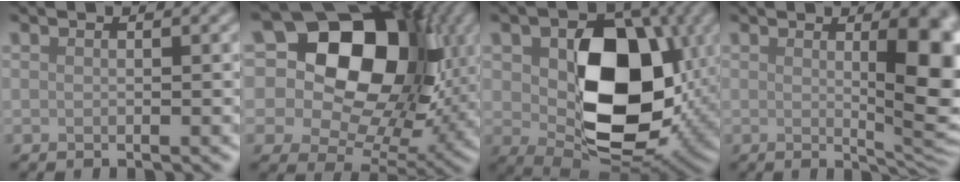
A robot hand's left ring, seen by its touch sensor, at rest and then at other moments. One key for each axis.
{"total": 18.6, "fx": 6.3, "fy": 13.0, "fz": 11.7, "tx": -0.204, "ty": 0.069, "tz": 0.105}
{"total": 11.9, "fx": 1.0, "fy": 7.8, "fz": 9.0, "tx": -0.139, "ty": -0.014, "tz": 0.028}
{"total": 7.9, "fx": 1.1, "fy": 2.3, "fz": 7.4, "tx": -0.084, "ty": -0.006, "tz": 0.022}